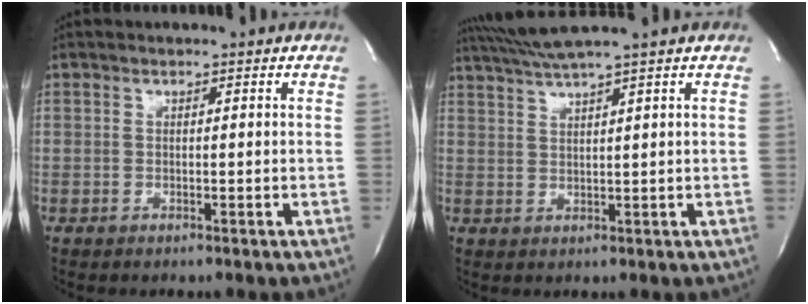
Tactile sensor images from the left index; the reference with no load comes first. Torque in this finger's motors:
{"motor_torque": [0.01, -0.56, 0.05, 0.02]}